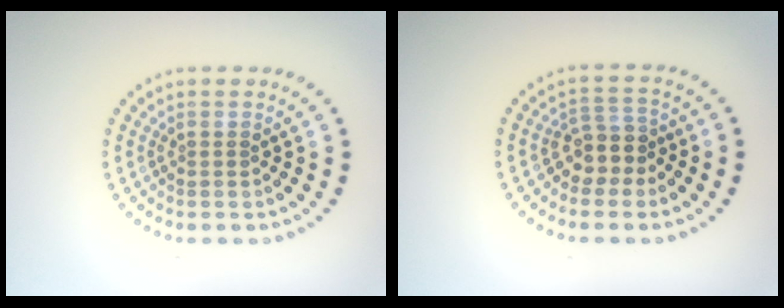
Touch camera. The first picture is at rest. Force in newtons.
{"total": 2.8, "press": 2.4, "slide": 1.5}